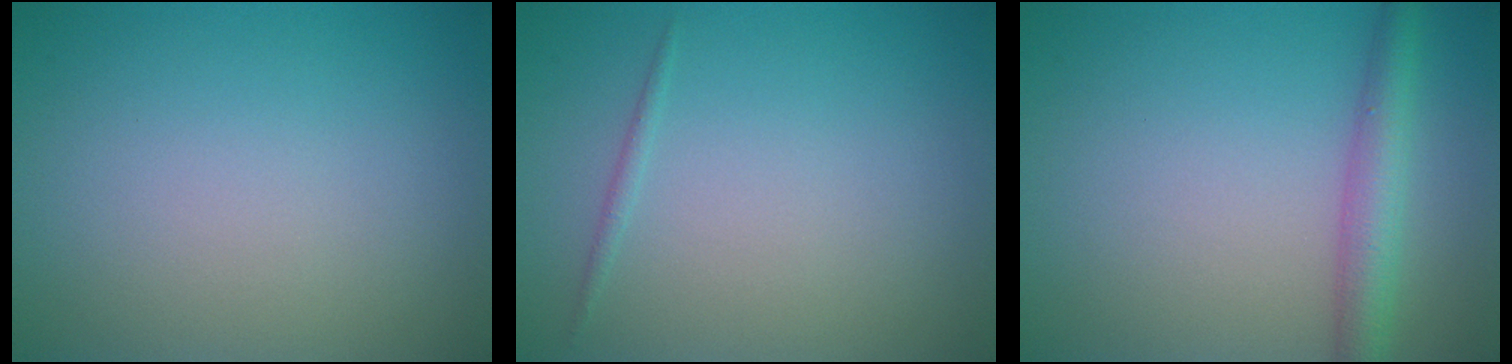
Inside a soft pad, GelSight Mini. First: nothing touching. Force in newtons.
{"total": 0.6, "press": 0.6, "slide": 0.1}
{"total": 3.5, "press": 3.5, "slide": 0.1}